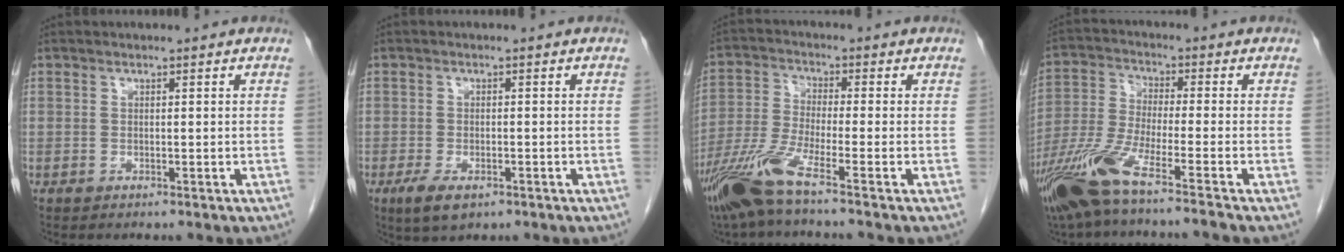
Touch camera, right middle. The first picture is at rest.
{"total": 4.4, "force": [-2.5, 1.9, 3.1], "torque": [-0.063, -0.007, -0.037]}
{"total": 8.5, "force": [-5.8, -0.6, 6.1], "torque": [-0.135, -0.030, -0.120]}
{"total": 11.0, "force": [-7.8, -0.7, 7.8], "torque": [-0.167, -0.036, -0.153]}